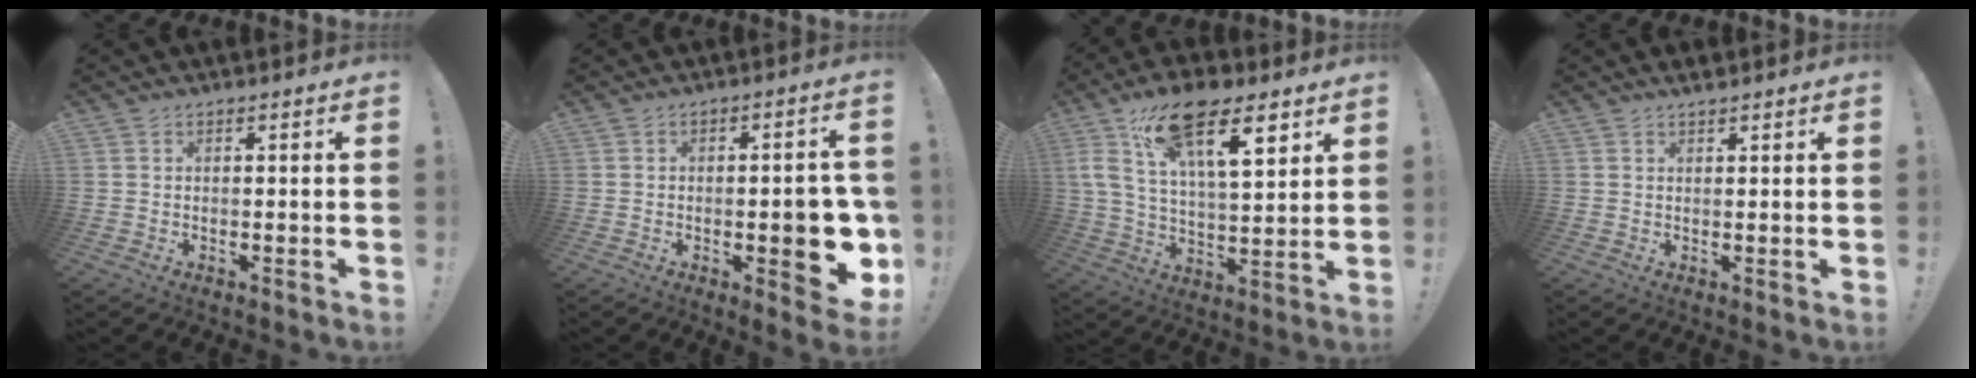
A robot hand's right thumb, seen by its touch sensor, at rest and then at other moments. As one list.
[{"total": 10.7, "force": [-2.4, 4.0, 9.6], "torque": [-0.107, 0.000, -0.035]}, {"total": 21.5, "force": [11.7, 8.3, 16.0], "torque": [-0.280, -0.052, 0.191]}, {"total": 1.5, "force": [1.5, 0.1, 0.4], "torque": [-0.008, -0.003, 0.027]}]